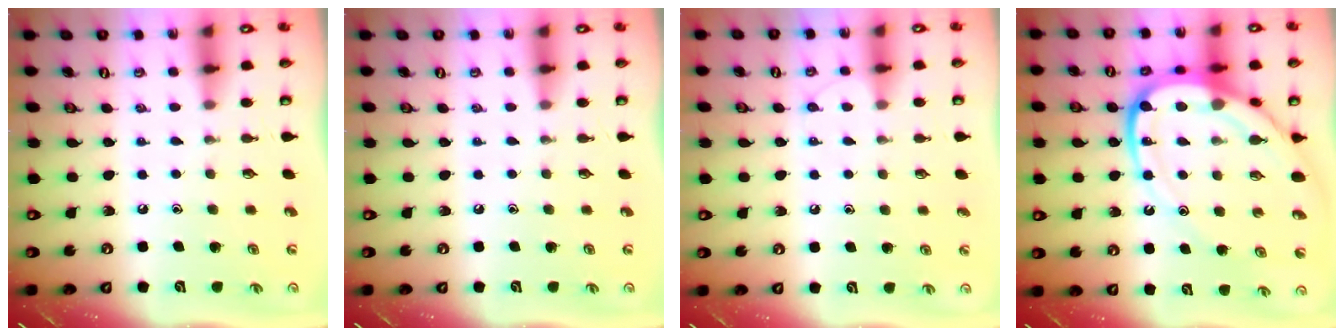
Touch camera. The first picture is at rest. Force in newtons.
{"total": 0.0}
{"total": 6.6, "press": 6.5, "slide": 0.8}
{"total": 19.8, "press": 19.7, "slide": 2.1}